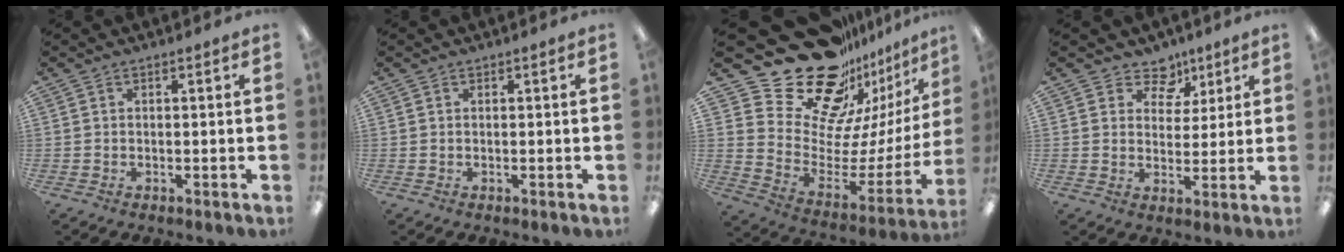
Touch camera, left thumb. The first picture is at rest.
{"total": 0.0}
{"total": 27.4, "force": [20.9, 13.5, 11.4], "torque": [-0.183, -0.160, 0.396]}
{"total": 7.5, "force": [5.1, 5.3, 1.6], "torque": [-0.020, -0.035, 0.091]}